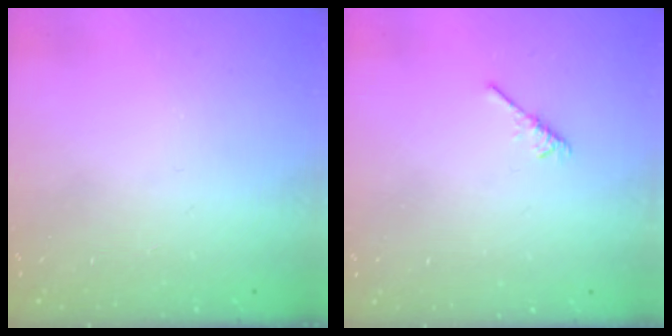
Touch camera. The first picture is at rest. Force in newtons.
{"total": 1.9, "press": 1.9, "slide": 0.4}